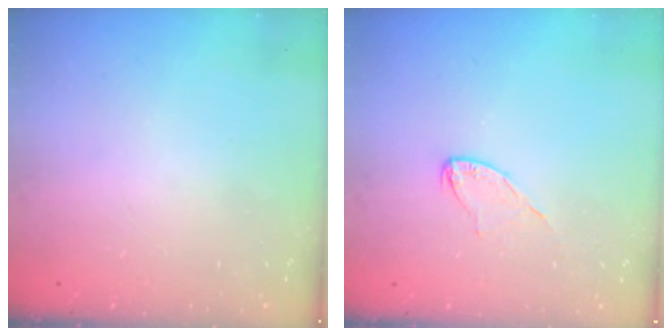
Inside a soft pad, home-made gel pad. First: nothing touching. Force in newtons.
{"total": 5.9, "press": 5.9, "slide": 0.5}